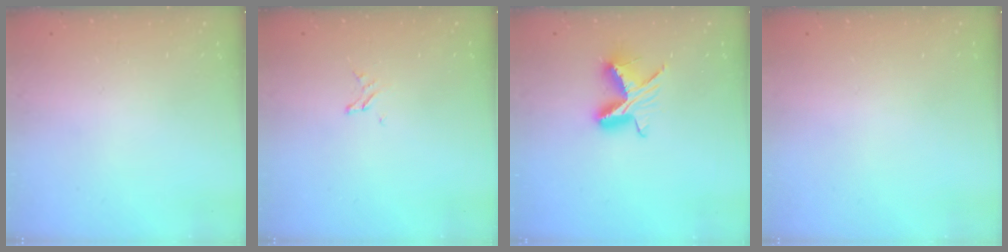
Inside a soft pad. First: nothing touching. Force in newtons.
{"total": 1.2, "press": 1.2, "slide": 0.1}
{"total": 10.5, "press": 10.5, "slide": 0.1}
{"total": 0.0}